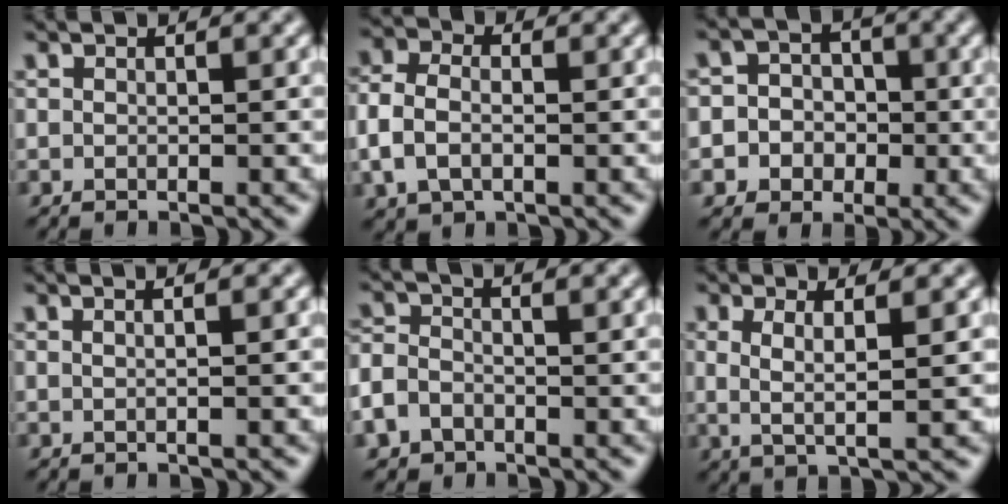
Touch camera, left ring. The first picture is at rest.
{"total": 4.1, "force": [-0.6, 2.9, 2.9], "torque": [-0.074, 0.002, -0.017]}
{"total": 5.5, "force": [-1.1, 5.2, 1.1], "torque": [0.007, 0.020, -0.048]}
{"total": 2.1, "force": [0.8, 0.9, 1.6], "torque": [-0.008, 0.003, -0.012]}
{"total": 2.8, "force": [-1.3, 2.0, 1.5], "torque": [-0.038, -0.004, -0.033]}
{"total": 3.0, "force": [0.7, 0.6, 2.9], "torque": [-0.058, -0.003, 0.011]}